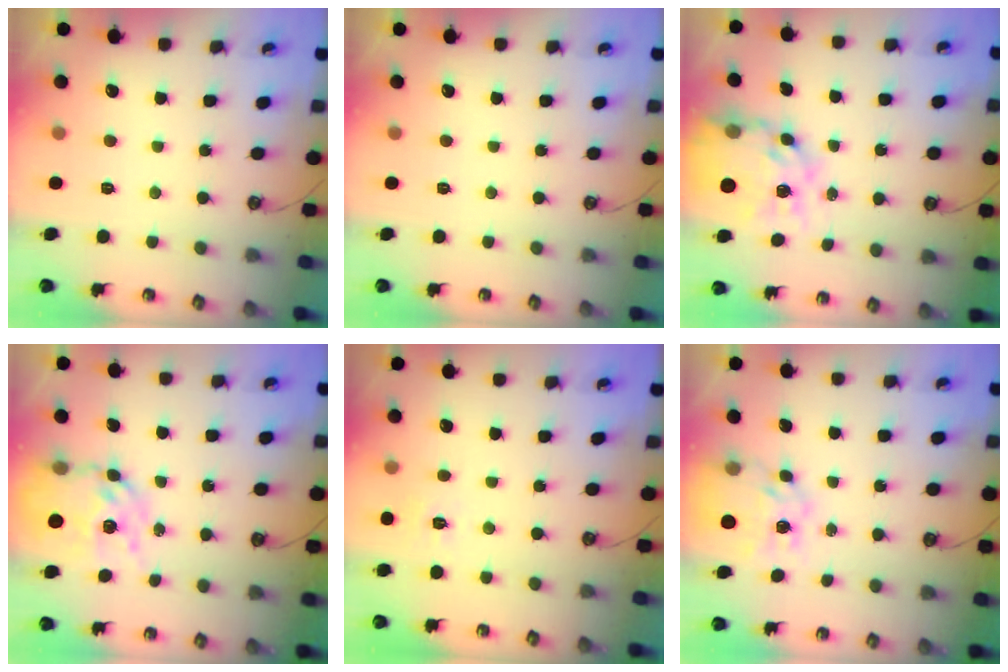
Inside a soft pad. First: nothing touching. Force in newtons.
{"total": 0.0}
{"total": 18.6, "press": 18.6, "slide": 1.8}
{"total": 14.8, "press": 14.7, "slide": 1.2}
{"total": 5.0, "press": 4.9, "slide": 0.6}
{"total": 13.5, "press": 13.4, "slide": 1.4}